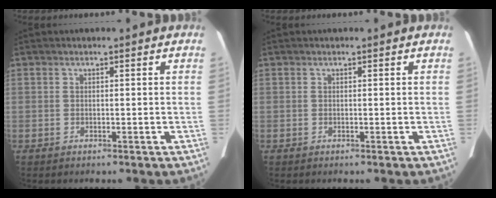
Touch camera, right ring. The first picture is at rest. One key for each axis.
{"total": 0.0}